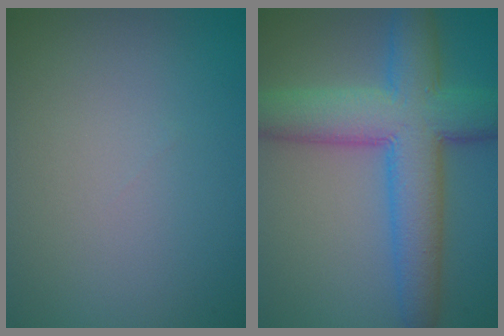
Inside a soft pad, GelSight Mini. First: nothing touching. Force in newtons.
{"total": 9.4, "press": 9.4, "slide": 0.4}